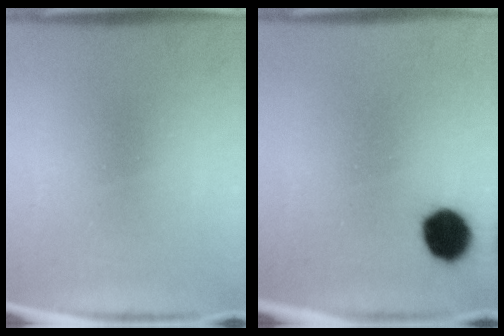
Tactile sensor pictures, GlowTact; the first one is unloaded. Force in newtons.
{"total": 8.0}